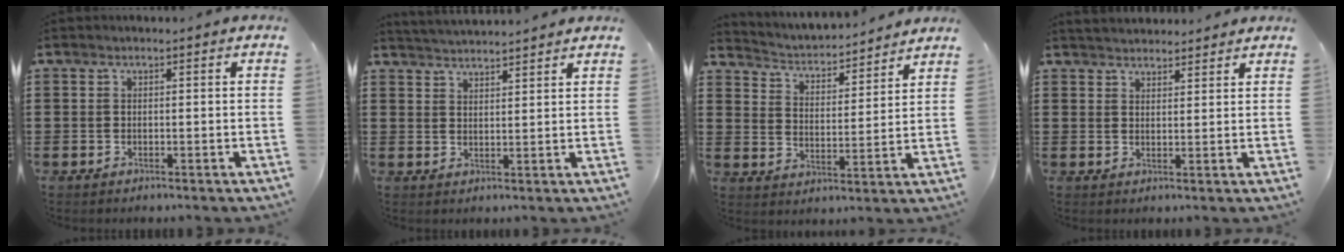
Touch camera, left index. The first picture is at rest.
{"total": 2.8, "force": [2.7, -0.5, -0.3], "torque": [-0.004, -0.011, 0.050]}
{"total": 3.0, "force": [3.0, 0.3, 0.1], "torque": [-0.023, -0.031, 0.043]}
{"total": 2.4, "force": [2.3, 0.4, -0.3], "torque": [-0.002, -0.002, 0.045]}